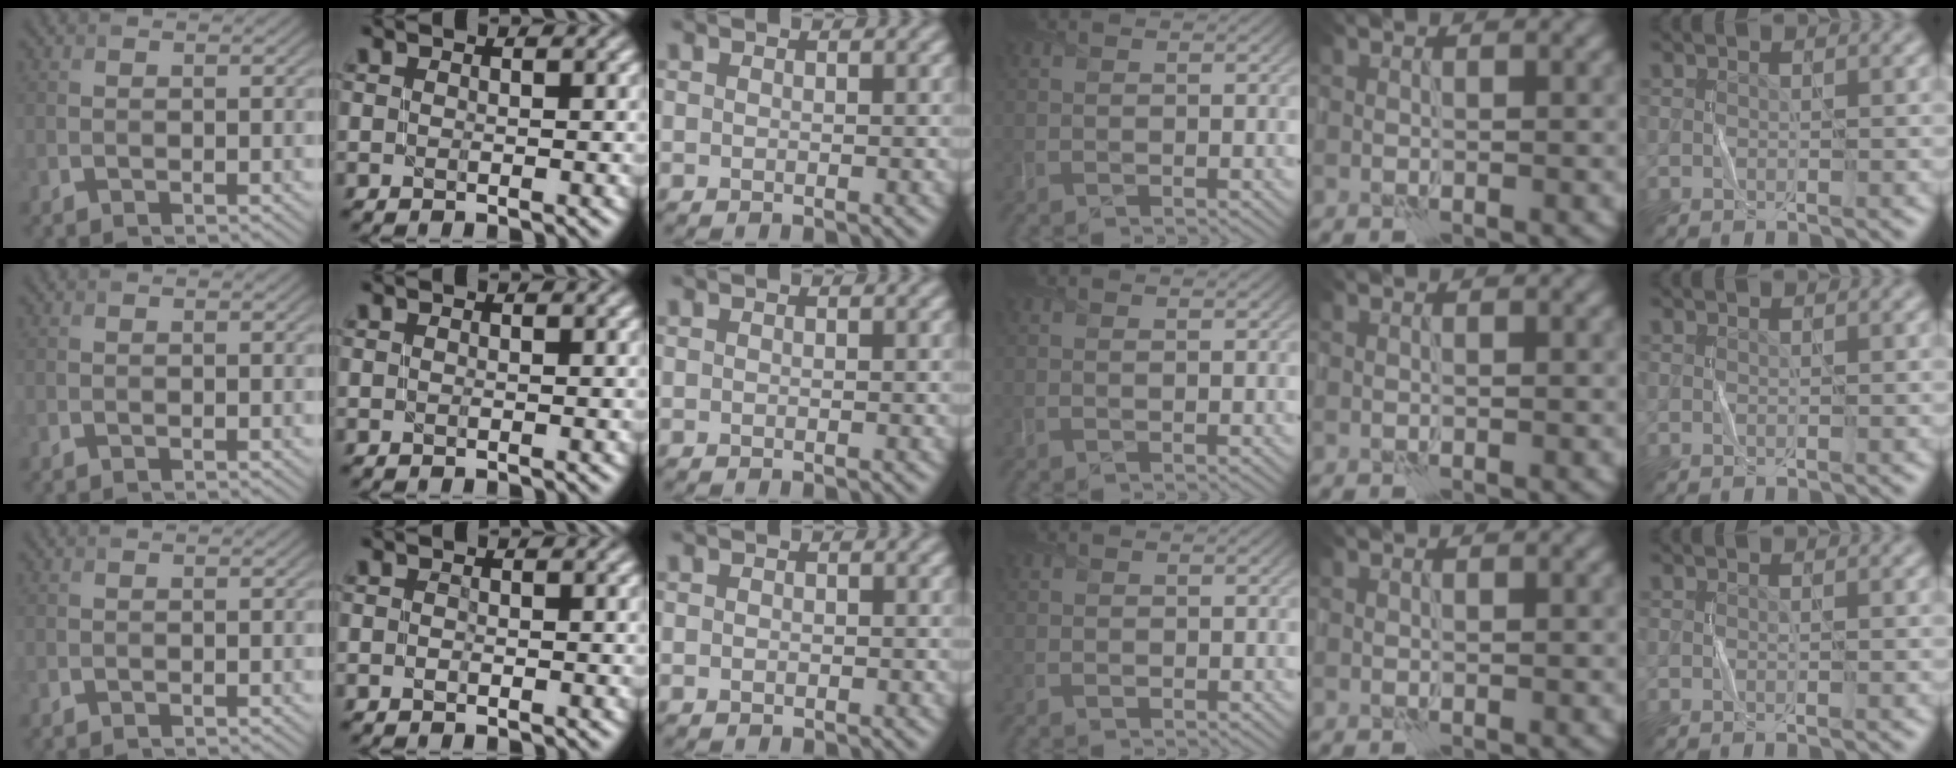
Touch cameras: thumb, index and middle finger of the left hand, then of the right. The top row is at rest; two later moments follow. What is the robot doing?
{"motion": "fold", "object": "shorts"}